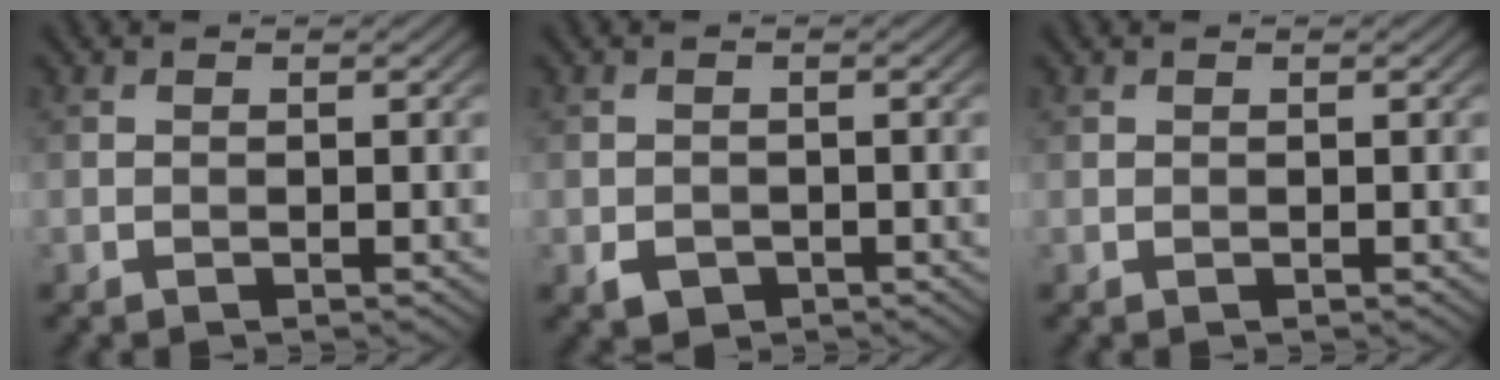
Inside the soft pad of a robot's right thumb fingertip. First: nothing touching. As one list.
[{"total": 2.0, "force": [-0.9, 1.5, 0.9], "torque": [-0.018, -0.008, -0.018]}, {"total": 0.0}]